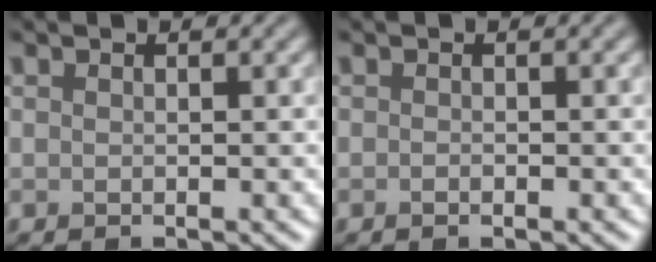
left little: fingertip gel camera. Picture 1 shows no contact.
{"total": 0.6, "force": [-0.3, 0.2, 0.5], "torque": [-0.009, -0.002, -0.005]}